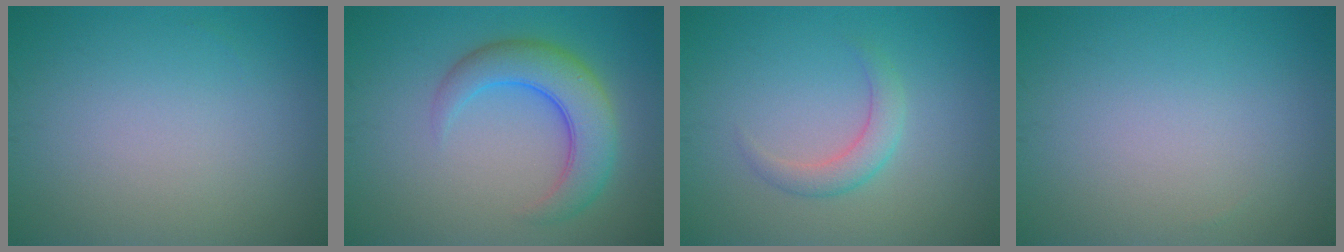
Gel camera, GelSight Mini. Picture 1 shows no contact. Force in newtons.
{"total": 5.7, "press": 5.7, "slide": 0.1}
{"total": 2.2, "press": 2.2, "slide": 0.0}
{"total": 0.0}